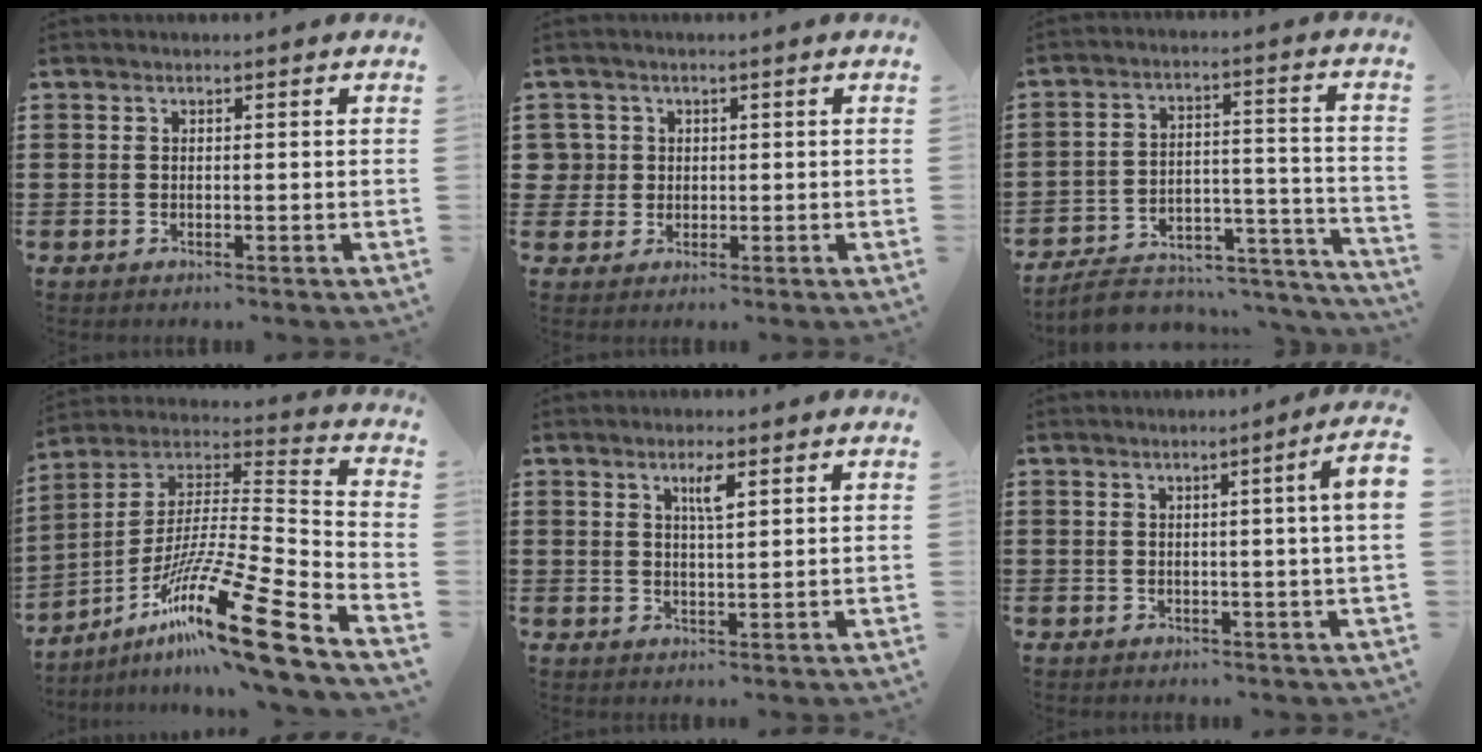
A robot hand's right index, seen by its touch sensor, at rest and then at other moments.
{"total": 2.9, "force": [0.3, 2.8, 0.3], "torque": [-0.020, 0.010, 0.004]}
{"total": 7.0, "force": [-6.4, 2.0, 2.2], "torque": [-0.035, 0.017, -0.121]}
{"total": 19.1, "force": [-12.0, 1.6, 14.7], "torque": [-0.249, 0.015, -0.215]}
{"total": 3.0, "force": [1.5, 0.5, 2.6], "torque": [-0.046, 0.001, 0.021]}
{"total": 3.3, "force": [0.5, -0.7, 3.2], "torque": [-0.055, -0.008, 0.005]}